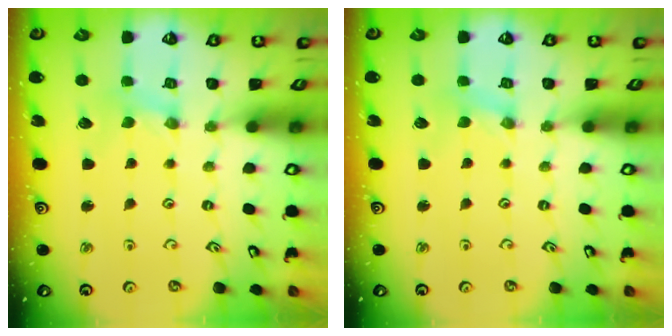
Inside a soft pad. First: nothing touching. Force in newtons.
{"total": 0.0}